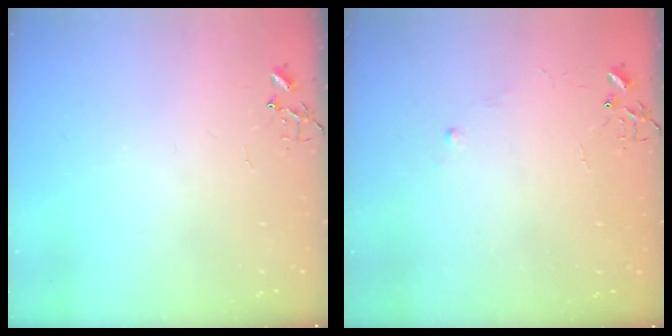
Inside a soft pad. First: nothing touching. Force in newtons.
{"total": 4.4, "press": 4.4, "slide": 0.6}